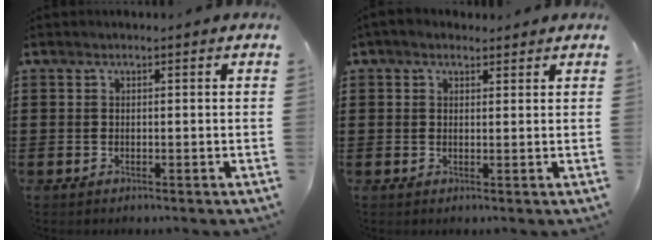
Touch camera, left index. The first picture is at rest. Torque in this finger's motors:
{"motor_torque": [2.14, 0.00, 0.60, 0.18]}